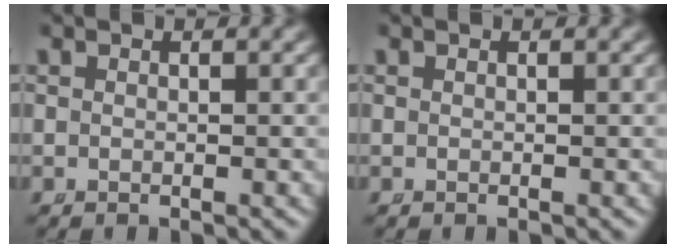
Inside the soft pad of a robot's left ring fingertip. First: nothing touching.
{"total": 0.0}